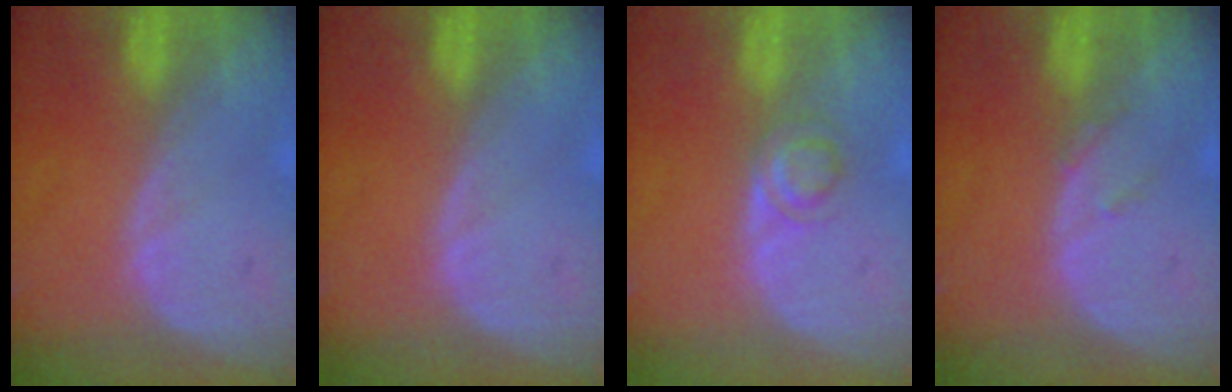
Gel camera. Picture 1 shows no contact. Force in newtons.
{"total": 0.0}
{"total": 2.7, "press": 2.7, "slide": 0.2}
{"total": 1.0, "press": 1.0, "slide": 0.2}